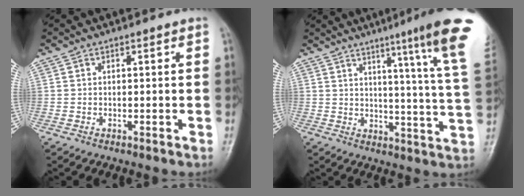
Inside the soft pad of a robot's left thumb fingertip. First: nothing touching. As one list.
[{"total": 18.0, "force": [10.9, -0.3, 14.4], "torque": [-0.173, -0.064, 0.123]}]